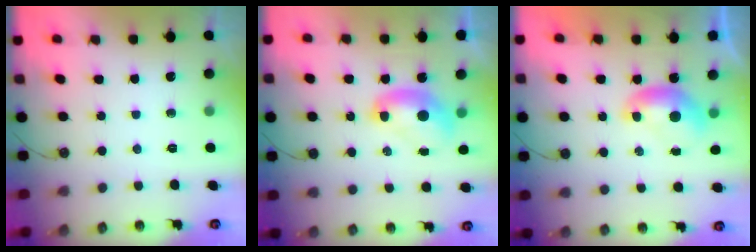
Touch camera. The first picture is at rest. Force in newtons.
{"total": 2.1, "press": 2.1, "slide": 0.2}
{"total": 0.0}